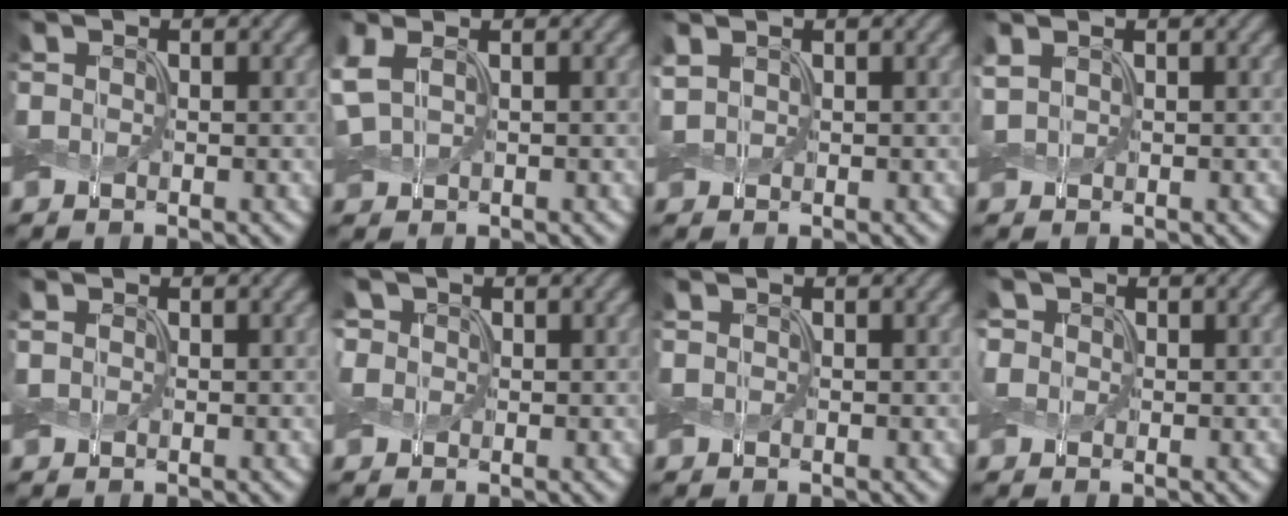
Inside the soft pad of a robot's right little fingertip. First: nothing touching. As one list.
[{"total": 2.9, "force": [0.8, 1.6, 2.3], "torque": [-0.063, 0.013, 0.020]}, {"total": 0.9, "force": [0.6, 0.5, 0.4], "torque": [-0.012, 0.002, 0.012]}, {"total": 0.7, "force": [0.5, 0.4, 0.4], "torque": [-0.013, 0.002, 0.011]}, {"total": 0.0}, {"total": 1.6, "force": [0.7, 1.4, 0.4], "torque": [-0.015, -0.002, 0.015]}, {"total": 0.0}, {"total": 1.3, "force": [0.5, 1.2, 0.3], "torque": [-0.009, -0.002, 0.008]}]